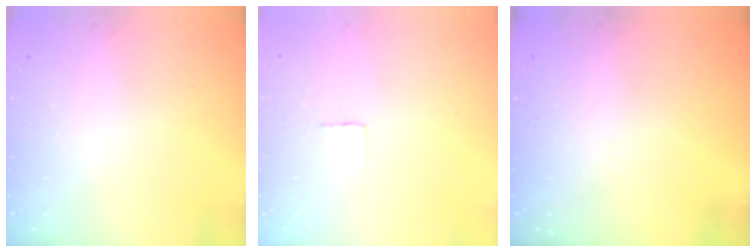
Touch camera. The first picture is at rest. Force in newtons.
{"total": 2.4, "press": 2.4, "slide": 0.1}
{"total": 0.0}